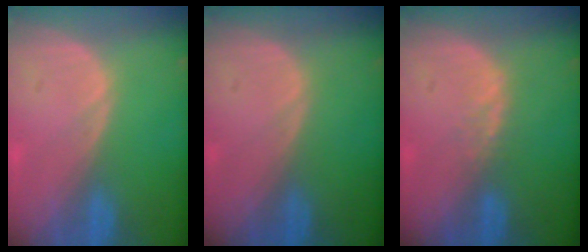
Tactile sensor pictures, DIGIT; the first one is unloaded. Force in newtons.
{"total": 0.0}
{"total": 1.4, "press": 1.4, "slide": 0.3}